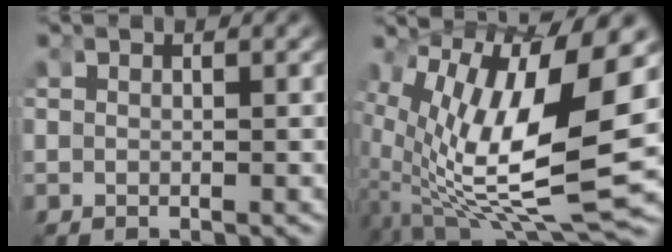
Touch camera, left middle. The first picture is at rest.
{"total": 16.9, "force": [-1.0, 8.5, 14.6], "torque": [-0.236, -0.032, 0.004]}